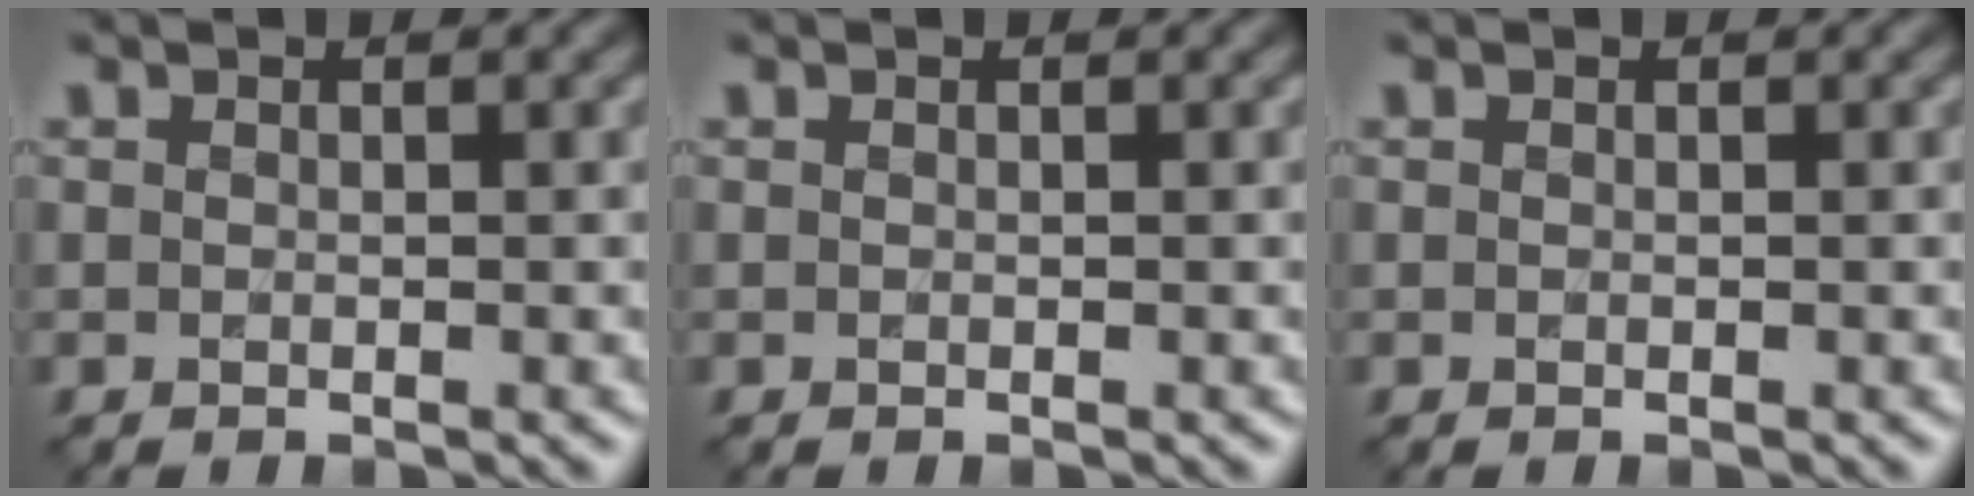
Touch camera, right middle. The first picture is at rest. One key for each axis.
{"total": 0.0}
{"total": 0.0}